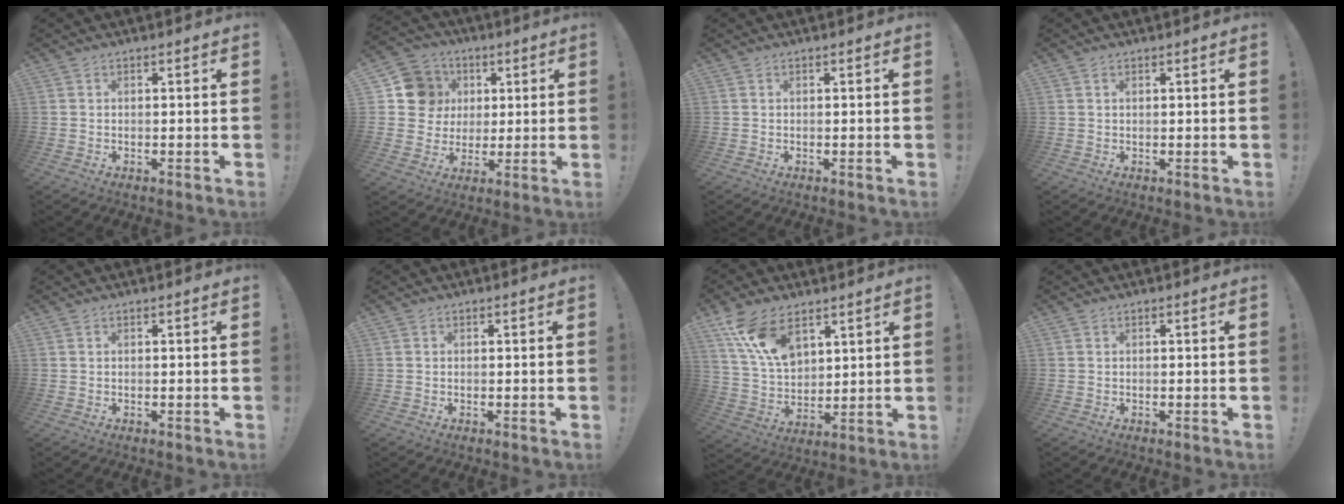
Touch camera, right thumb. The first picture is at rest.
{"total": 13.2, "force": [3.3, 12.1, 4.0], "torque": [-0.042, -0.005, 0.075]}
{"total": 0.0}
{"total": 0.6, "force": [0.4, 0.2, 0.4], "torque": [-0.005, -0.001, 0.008]}
{"total": 0.0}
{"total": 0.0}
{"total": 15.1, "force": [8.9, 8.4, 8.8], "torque": [-0.170, -0.040, 0.172]}
{"total": 0.0}